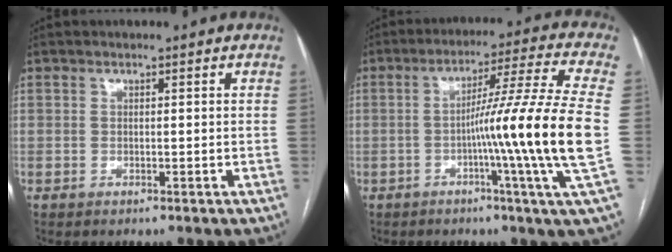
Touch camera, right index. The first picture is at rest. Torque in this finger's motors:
{"motor_torque": [1.80, -0.34, 0.86, 0.21]}